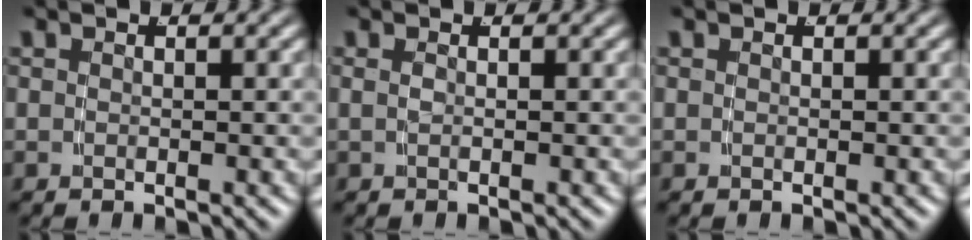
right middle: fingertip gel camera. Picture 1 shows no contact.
{"total": 0.7, "force": [0.0, -0.3, 0.6], "torque": [-0.011, -0.001, 0.003]}
{"total": 0.0}